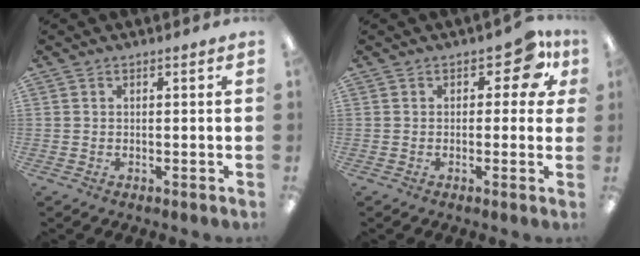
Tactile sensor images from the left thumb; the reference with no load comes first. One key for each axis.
{"total": 6.9, "fx": 3.2, "fy": 3.7, "fz": 4.9, "tx": -0.061, "ty": -0.008, "tz": 0.051}